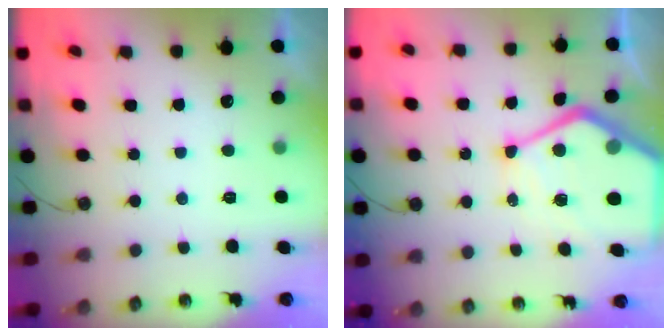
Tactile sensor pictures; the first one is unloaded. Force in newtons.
{"total": 20.5, "press": 20.4, "slide": 2.2}